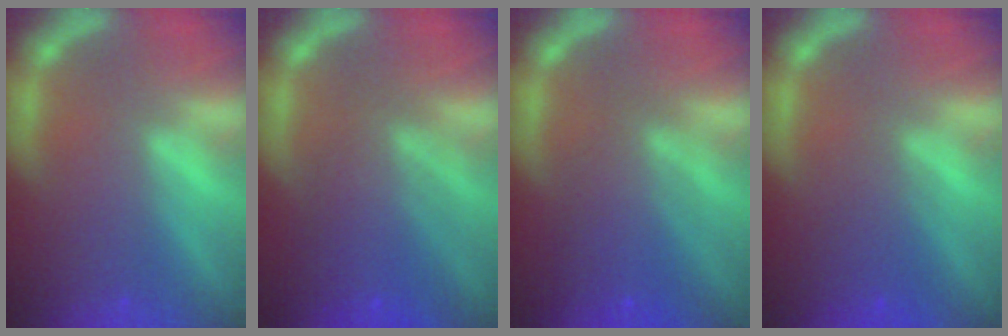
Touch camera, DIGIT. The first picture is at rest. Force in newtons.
{"total": 6.0}
{"total": 5.0}
{"total": 2.5}